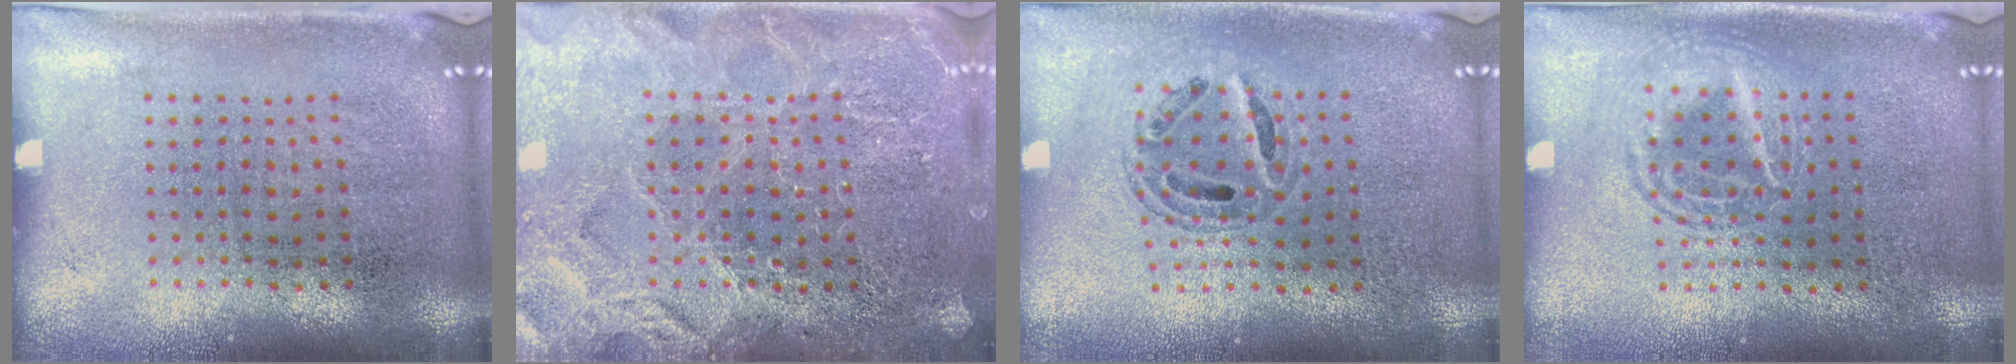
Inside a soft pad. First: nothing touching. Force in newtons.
{"total": 3.5, "press": 3.5, "slide": 0.4}
{"total": 0.6, "press": 0.6, "slide": 0.2}
{"total": 1.4, "press": 1.4, "slide": 0.1}